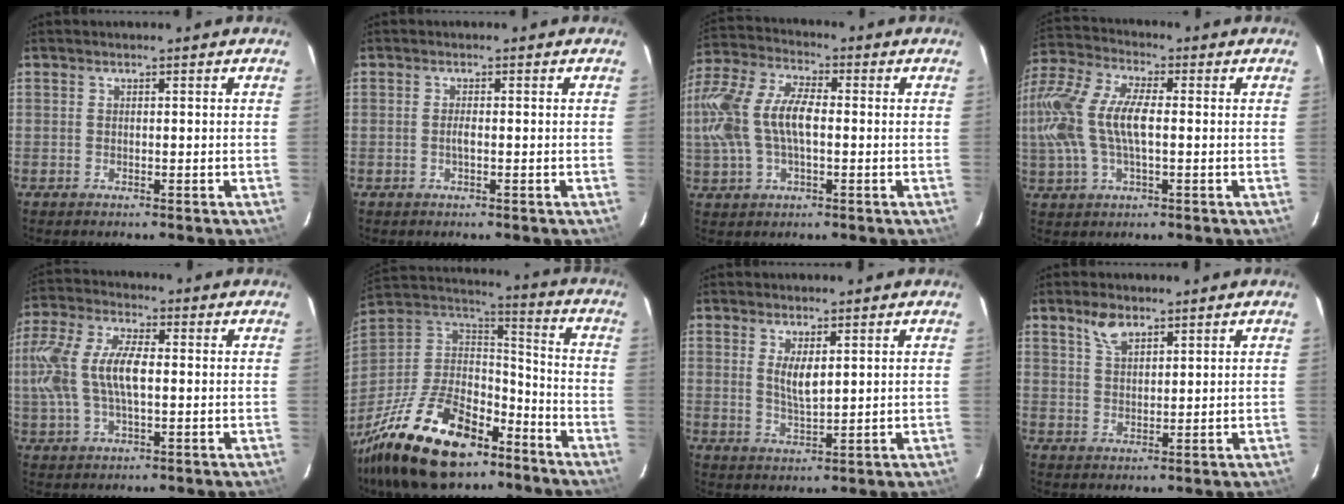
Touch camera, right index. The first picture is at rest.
{"total": 1.3, "force": [-0.4, 0.2, 1.2], "torque": [-0.024, 0.001, -0.007]}
{"total": 17.4, "force": [-0.3, 9.8, 14.4], "torque": [-0.312, 0.020, -0.005]}
{"total": 18.3, "force": [0.0, 9.0, 16.0], "torque": [-0.345, 0.014, -0.006]}
{"total": 14.4, "force": [0.3, 6.6, 12.8], "torque": [-0.268, 0.015, 0.005]}
{"total": 28.4, "force": [-18.7, 13.5, 16.6], "torque": [-0.344, -0.007, -0.303]}
{"total": 4.4, "force": [1.4, 1.6, 3.9], "torque": [-0.070, -0.005, 0.029]}
{"total": 4.5, "force": [3.1, 2.1, 2.5], "torque": [-0.045, 0.008, 0.058]}